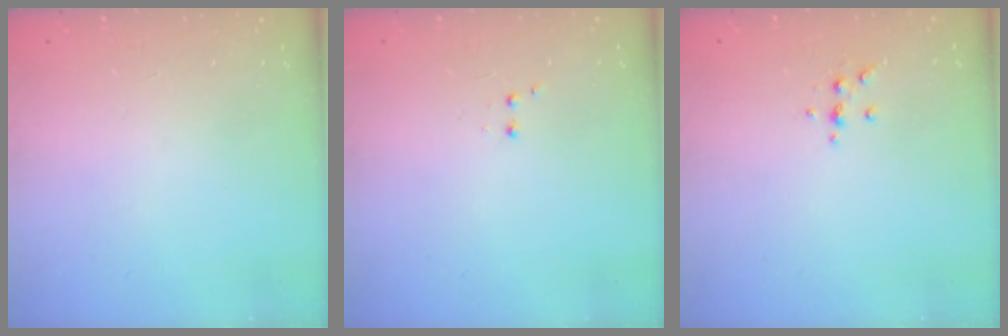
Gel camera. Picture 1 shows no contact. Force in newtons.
{"total": 2.0, "press": 1.8, "slide": 0.9}
{"total": 3.5, "press": 3.3, "slide": 1.0}